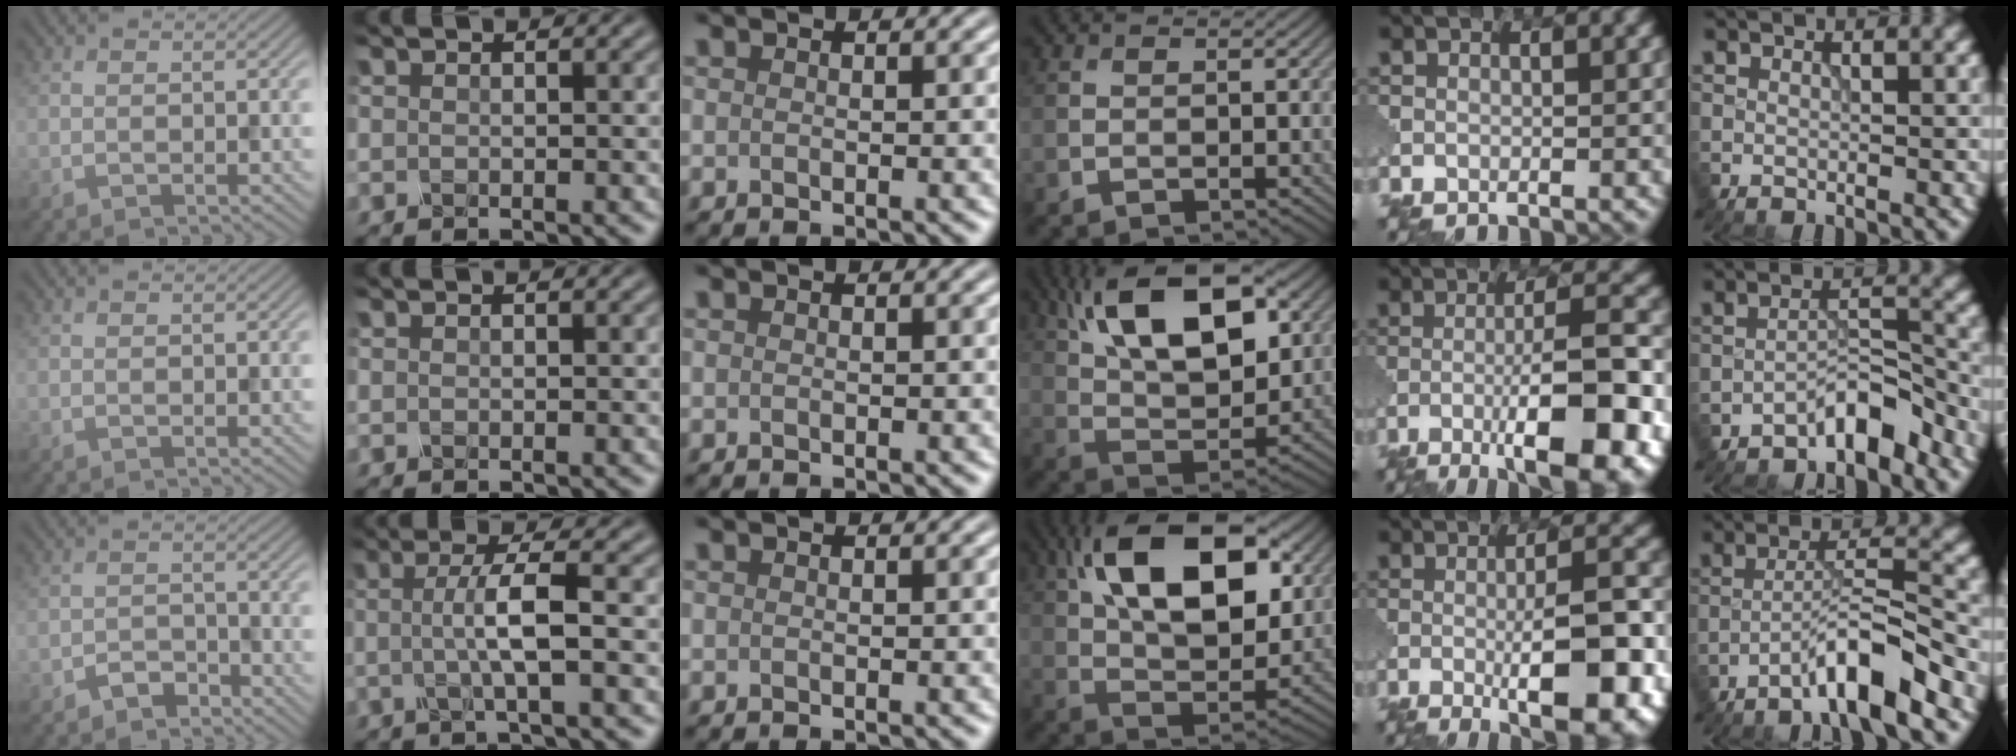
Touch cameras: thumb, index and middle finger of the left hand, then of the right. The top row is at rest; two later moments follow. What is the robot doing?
{"motion": "disassemble", "object": "glue stick"}